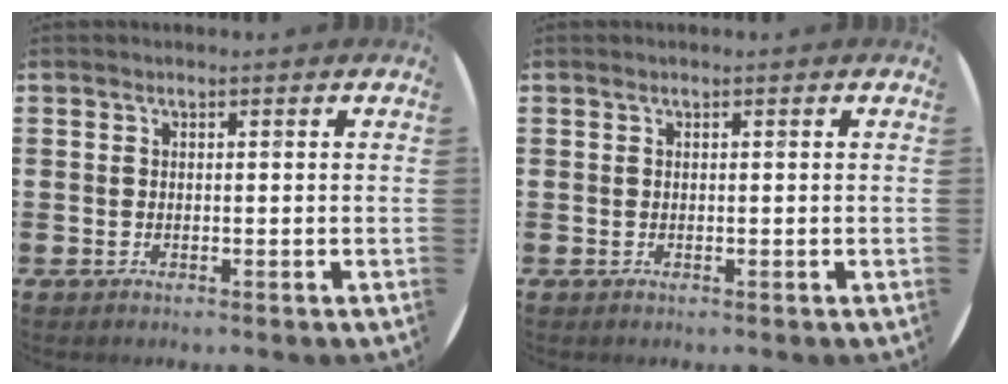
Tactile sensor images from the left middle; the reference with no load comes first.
{"total": 0.0}